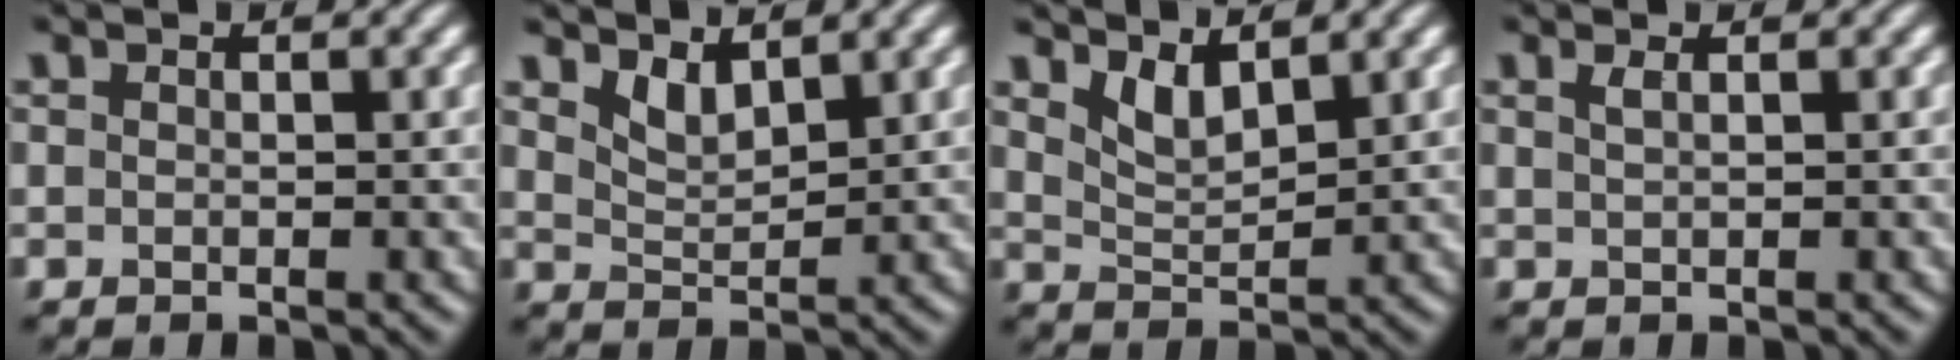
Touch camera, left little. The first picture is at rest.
{"total": 2.3, "force": [1.8, 0.8, 1.2], "torque": [-0.027, -0.010, 0.037]}
{"total": 2.7, "force": [2.0, 0.9, 1.6], "torque": [-0.036, -0.011, 0.042]}
{"total": 1.0, "force": [0.5, 0.4, 0.8], "torque": [-0.011, 0.003, 0.007]}